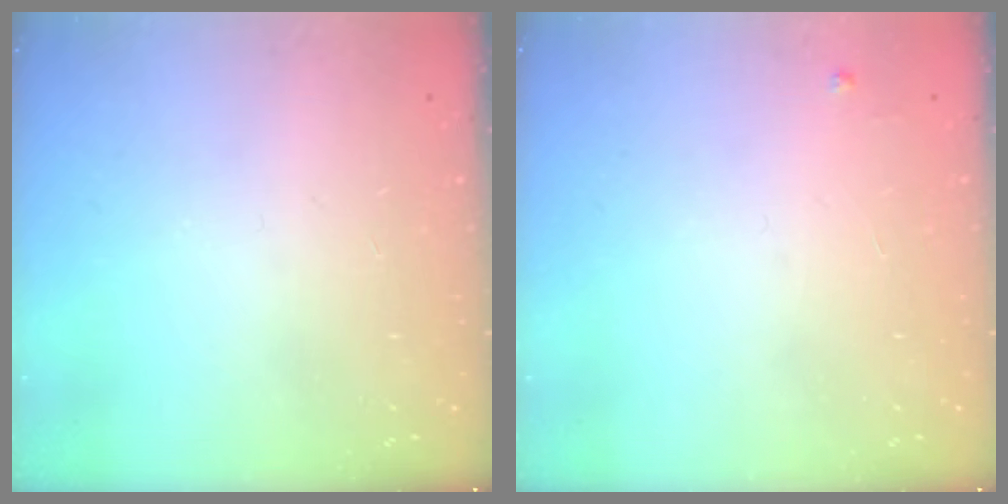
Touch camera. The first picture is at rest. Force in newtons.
{"total": 2.4, "press": 2.4, "slide": 0.4}